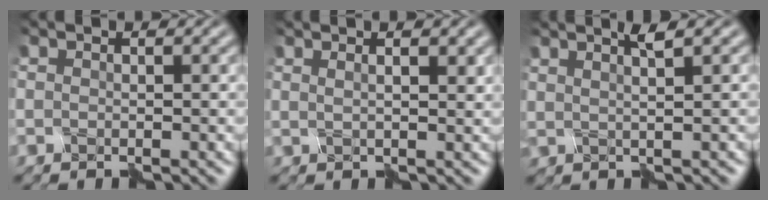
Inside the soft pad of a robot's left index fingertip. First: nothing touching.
{"total": 1.3, "force": [1.0, -0.7, 0.3], "torque": [-0.006, -0.001, 0.020]}
{"total": 1.4, "force": [0.8, -1.1, 0.5], "torque": [-0.004, 0.003, 0.016]}